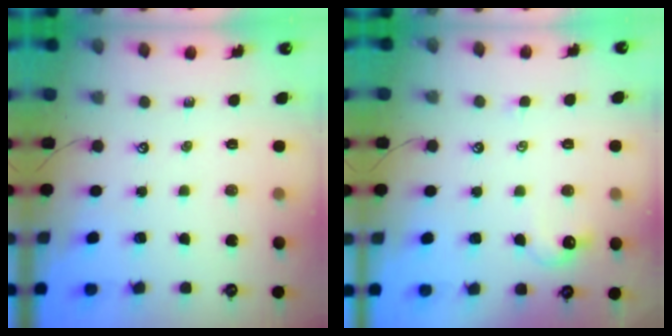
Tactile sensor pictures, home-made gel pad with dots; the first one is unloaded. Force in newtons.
{"total": 0.8, "press": 0.5, "slide": 0.6}